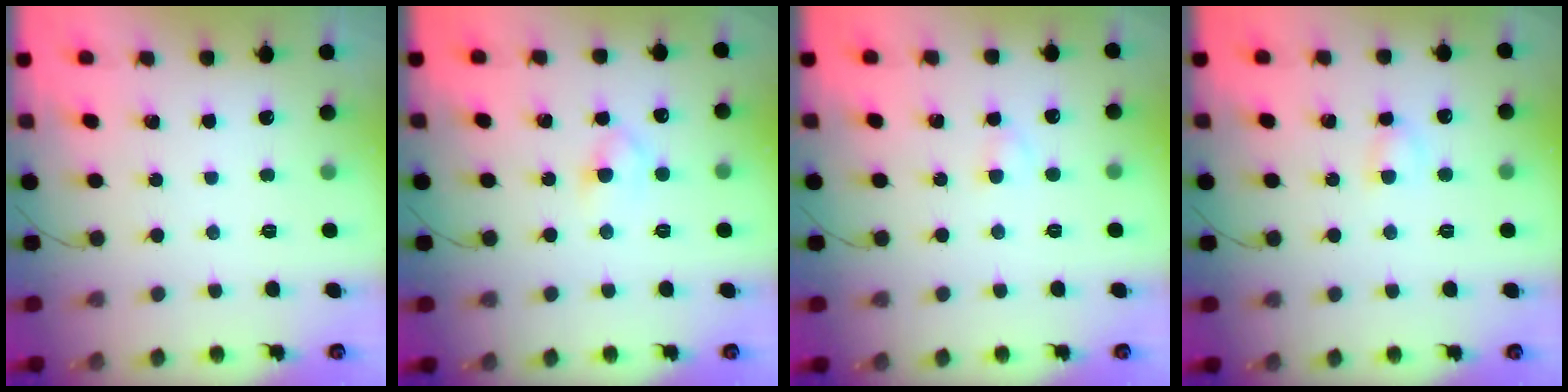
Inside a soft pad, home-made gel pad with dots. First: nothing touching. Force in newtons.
{"total": 3.5, "press": 3.2, "slide": 1.3}
{"total": 1.9, "press": 1.7, "slide": 0.9}
{"total": 3.5, "press": 3.3, "slide": 1.1}